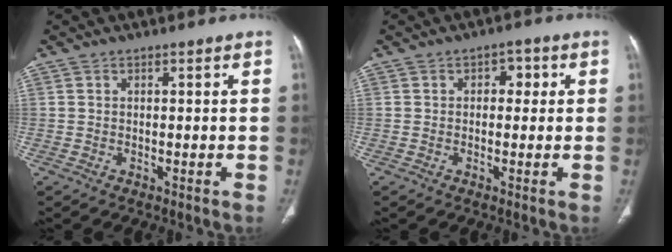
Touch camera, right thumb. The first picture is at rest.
{"total": 3.2, "force": [0.5, 2.2, 2.3], "torque": [-0.008, 0.006, 0.000]}